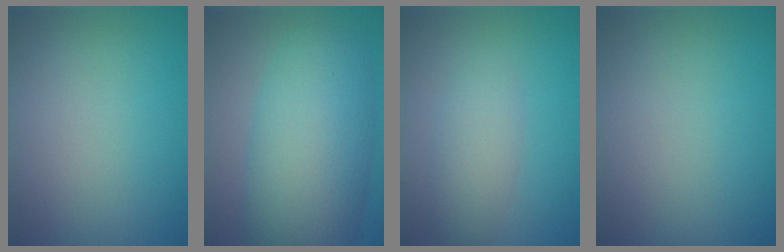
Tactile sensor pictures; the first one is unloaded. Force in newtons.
{"total": 10.0, "press": 10.0, "slide": 0.2}
{"total": 2.6, "press": 2.6, "slide": 0.1}
{"total": 0.0}